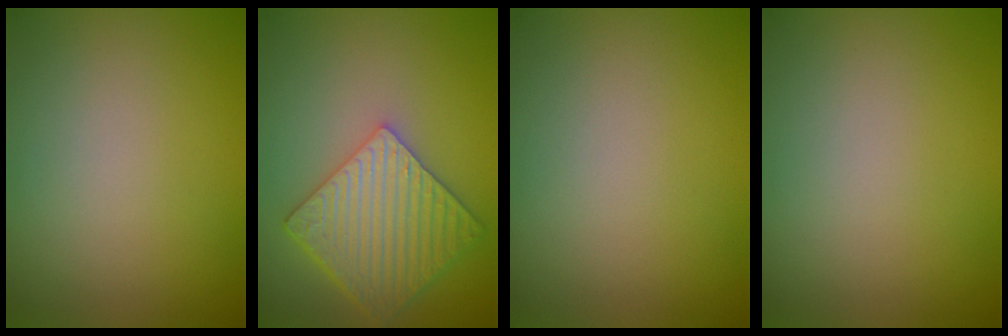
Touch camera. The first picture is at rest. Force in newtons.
{"total": 6.2, "press": 5.2, "slide": 3.4}
{"total": 0.0}
{"total": 0.0}